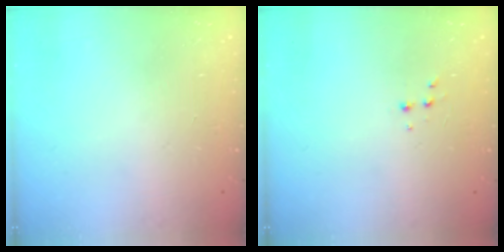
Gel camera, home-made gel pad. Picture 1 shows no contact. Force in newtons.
{"total": 1.9, "press": 1.9, "slide": 0.2}